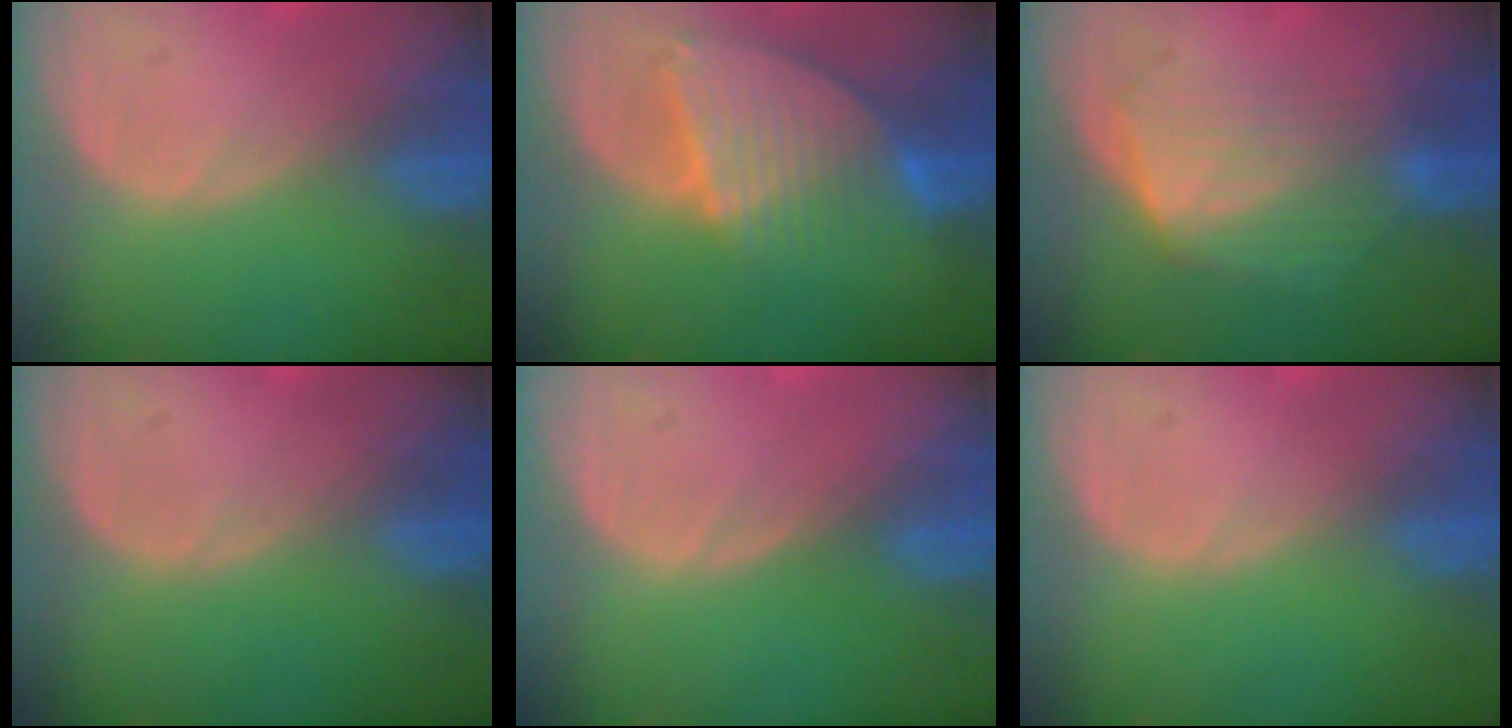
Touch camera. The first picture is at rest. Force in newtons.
{"total": 8.6, "press": 7.5, "slide": 4.2}
{"total": 6.5, "press": 6.1, "slide": 2.1}
{"total": 0.0}
{"total": 0.0}
{"total": 0.0}